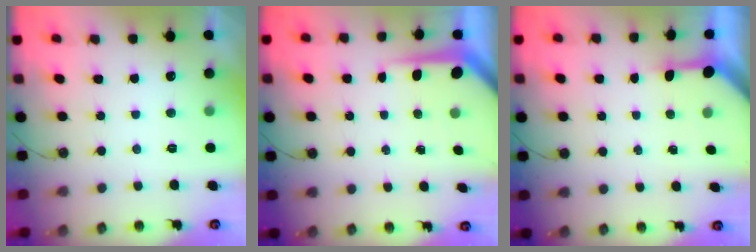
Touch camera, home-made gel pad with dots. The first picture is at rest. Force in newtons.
{"total": 5.3, "press": 5.3, "slide": 0.4}
{"total": 3.4, "press": 3.4, "slide": 0.4}